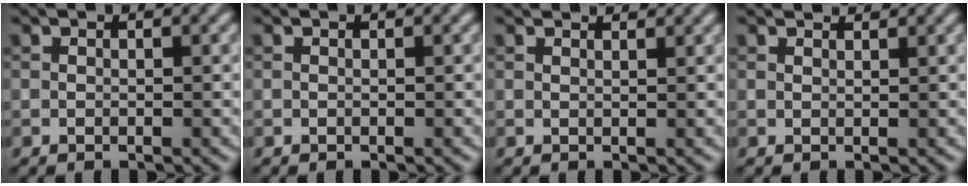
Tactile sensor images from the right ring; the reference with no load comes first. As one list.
[{"total": 0.0}, {"total": 2.2, "force": [2.0, 0.4, 0.7], "torque": [-0.007, 0.002, 0.014]}, {"total": 1.6, "force": [1.5, 0.1, 0.4], "torque": [-0.012, -0.001, 0.016]}]